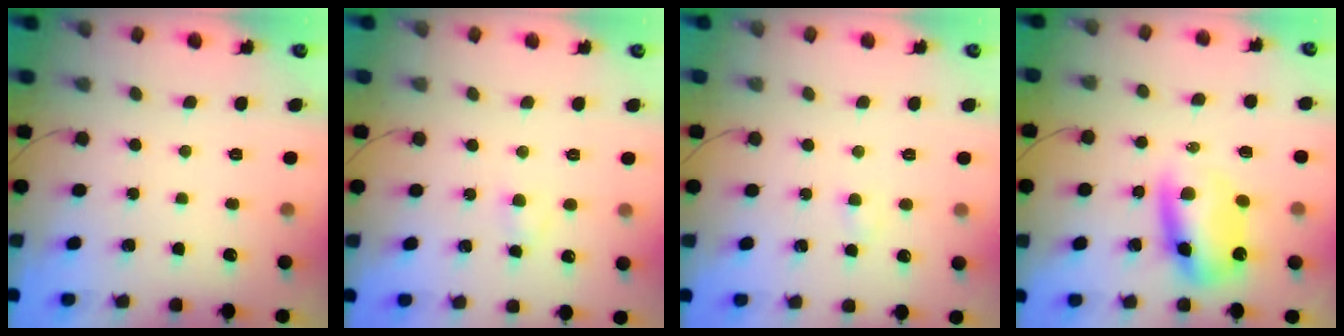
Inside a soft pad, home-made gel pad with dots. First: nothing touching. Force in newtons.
{"total": 2.5, "press": 2.3, "slide": 1.1}
{"total": 2.2, "press": 2.1, "slide": 0.8}
{"total": 8.8, "press": 8.5, "slide": 2.5}